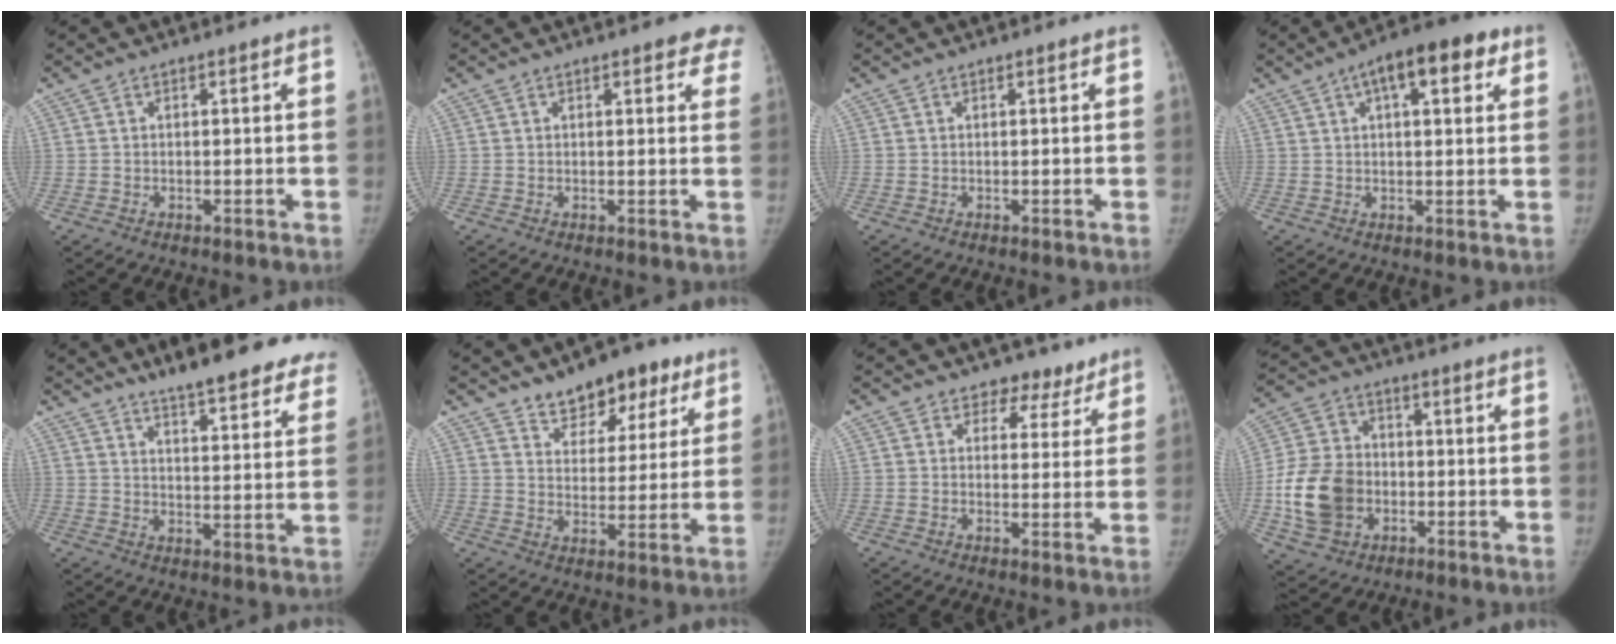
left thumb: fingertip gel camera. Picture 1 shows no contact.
{"total": 4.9, "force": [3.4, 2.0, 2.9], "torque": [-0.001, -0.007, 0.027]}
{"total": 0.0}
{"total": 11.2, "force": [4.9, 4.5, 9.0], "torque": [-0.104, 0.014, 0.063]}
{"total": 20.8, "force": [16.7, 4.9, 11.5], "torque": [-0.116, -0.068, 0.206]}
{"total": 11.9, "force": [8.2, 6.8, 5.3], "torque": [-0.026, -0.036, 0.124]}
{"total": 5.3, "force": [4.1, 3.4, 0.4], "torque": [0.030, -0.025, 0.048]}
{"total": 14.7, "force": [-3.1, 11.6, 8.5], "torque": [-0.146, 0.016, -0.057]}